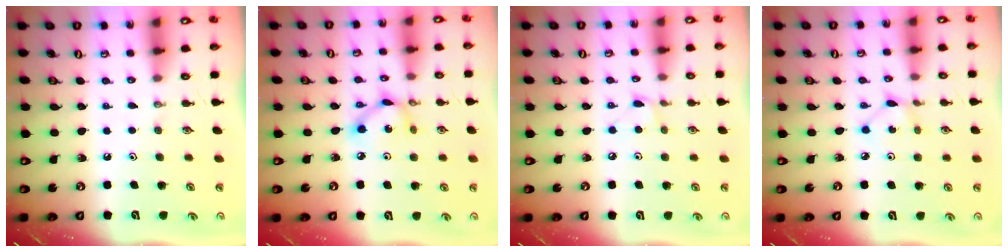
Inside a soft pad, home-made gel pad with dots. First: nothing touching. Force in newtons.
{"total": 7.3, "press": 7.3, "slide": 0.4}
{"total": 5.0, "press": 5.0, "slide": 0.6}
{"total": 2.8, "press": 2.7, "slide": 0.3}